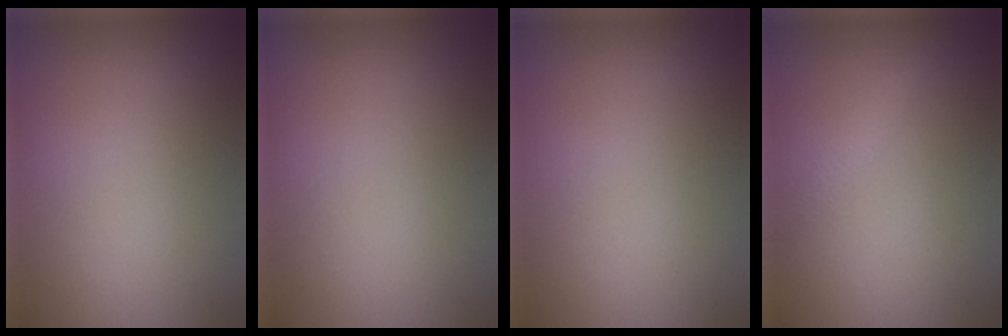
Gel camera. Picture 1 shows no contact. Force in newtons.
{"total": 0.0}
{"total": 0.0}
{"total": 1.2, "press": 1.2, "slide": 0.1}